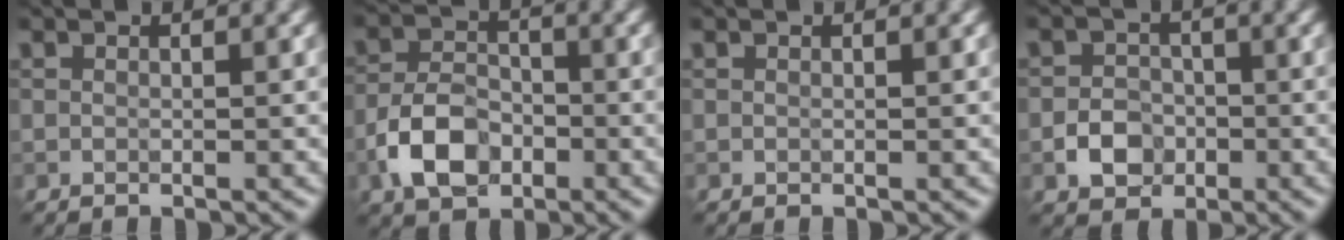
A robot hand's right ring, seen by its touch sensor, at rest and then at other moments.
{"total": 5.4, "force": [-2.4, 3.5, 3.3], "torque": [-0.065, 0.002, -0.048]}
{"total": 0.0}
{"total": 3.0, "force": [-1.1, 2.4, 1.3], "torque": [-0.015, 0.001, -0.021]}